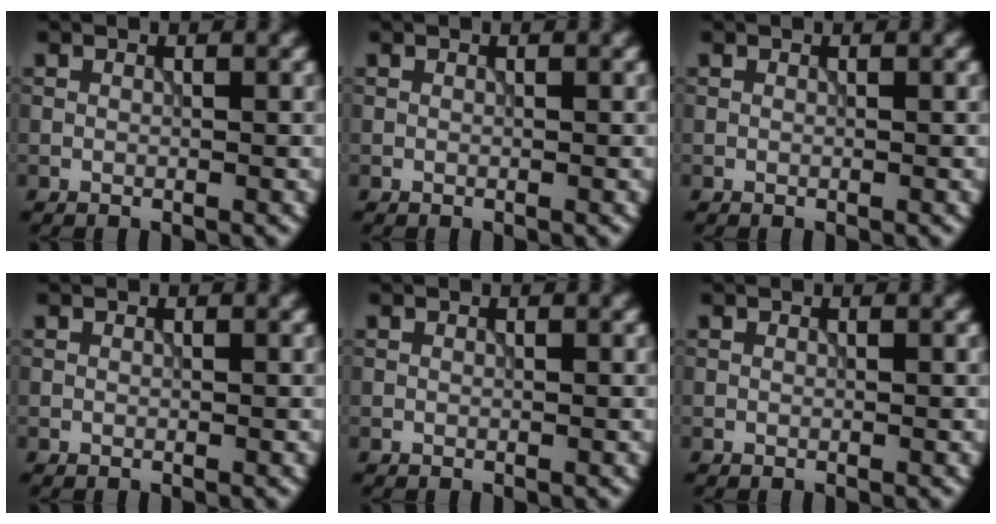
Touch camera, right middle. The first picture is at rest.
{"total": 0.0}
{"total": 0.0}
{"total": 0.0}
{"total": 0.0}
{"total": 0.0}